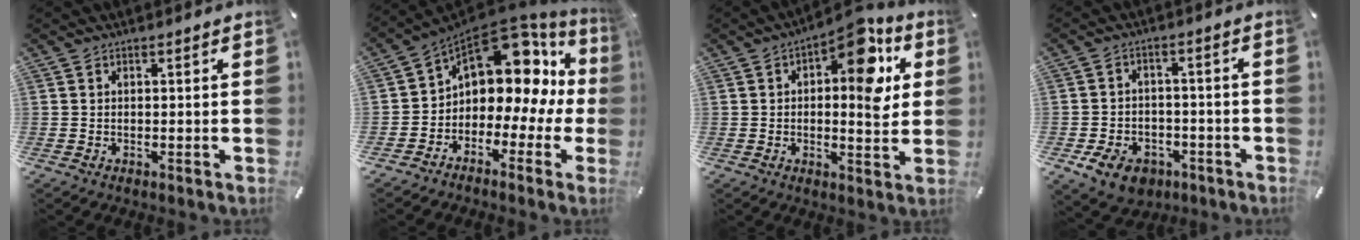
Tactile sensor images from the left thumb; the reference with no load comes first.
{"total": 12.7, "force": [5.5, 8.5, 7.7], "torque": [-0.125, -0.052, 0.089]}
{"total": 13.3, "force": [5.3, 6.1, 10.6], "torque": [-0.124, -0.039, 0.083]}
{"total": 8.3, "force": [-4.4, 6.0, 3.6], "torque": [-0.077, 0.032, -0.078]}